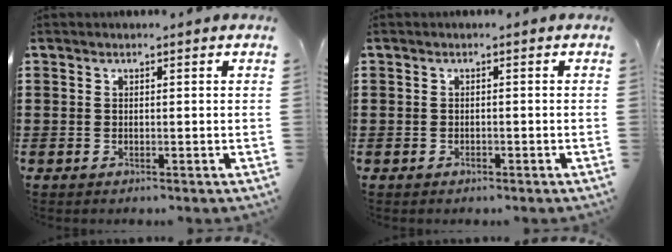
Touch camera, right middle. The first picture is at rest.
{"total": 0.6, "force": [-0.4, 0.5, 0.1], "torque": [-0.003, 0.003, -0.010]}